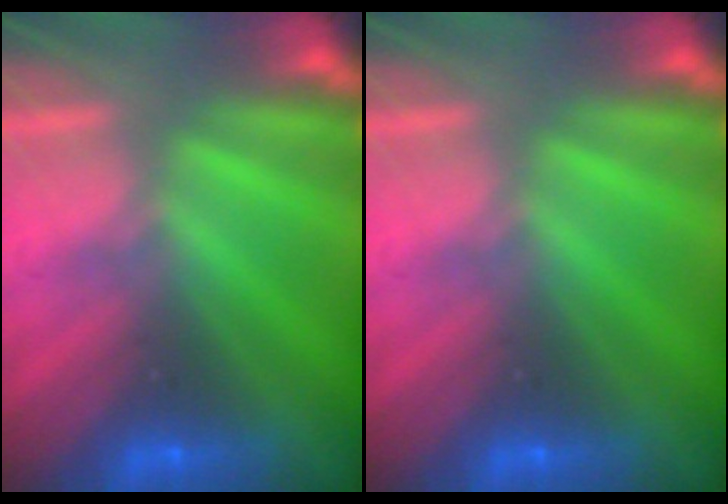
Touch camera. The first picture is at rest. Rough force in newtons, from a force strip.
{"total": 0.0}